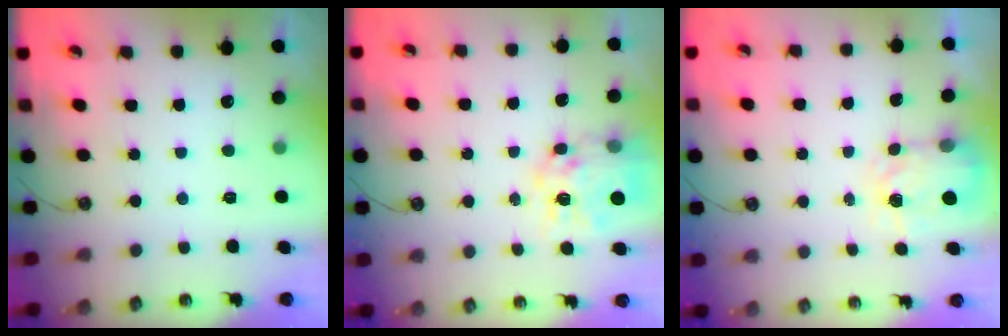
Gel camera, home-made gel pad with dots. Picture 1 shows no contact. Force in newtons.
{"total": 13.0, "press": 13.0, "slide": 1.0}
{"total": 3.9, "press": 3.8, "slide": 0.6}